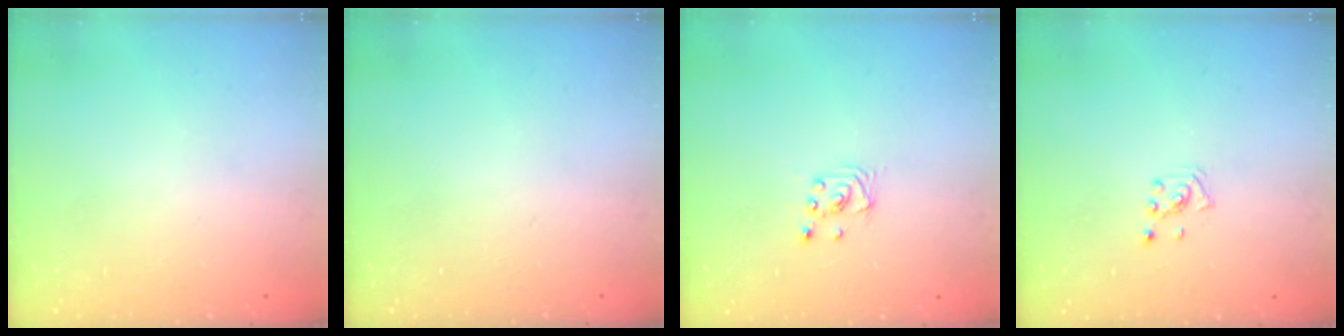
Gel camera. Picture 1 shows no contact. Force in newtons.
{"total": 0.0}
{"total": 1.7, "press": 1.6, "slide": 0.1}
{"total": 2.0, "press": 2.0, "slide": 0.6}